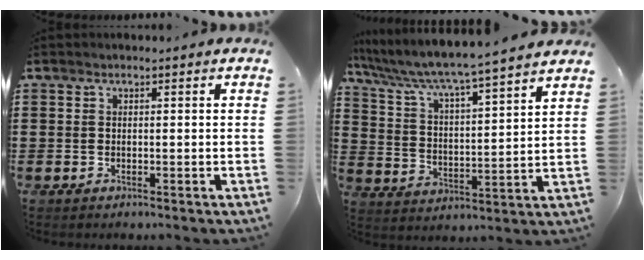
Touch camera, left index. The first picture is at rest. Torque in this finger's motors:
{"motor_torque": [2.14, 0.00, 1.05, 0.21]}